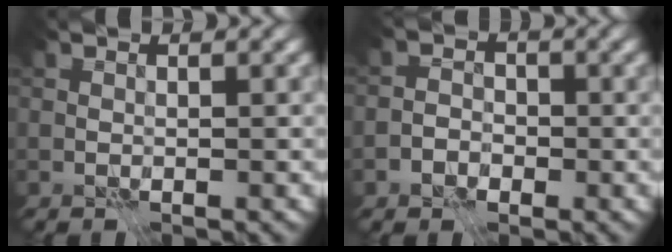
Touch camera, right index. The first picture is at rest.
{"total": 2.2, "force": [-1.3, 1.7, 0.5], "torque": [0.018, 0.010, -0.037]}